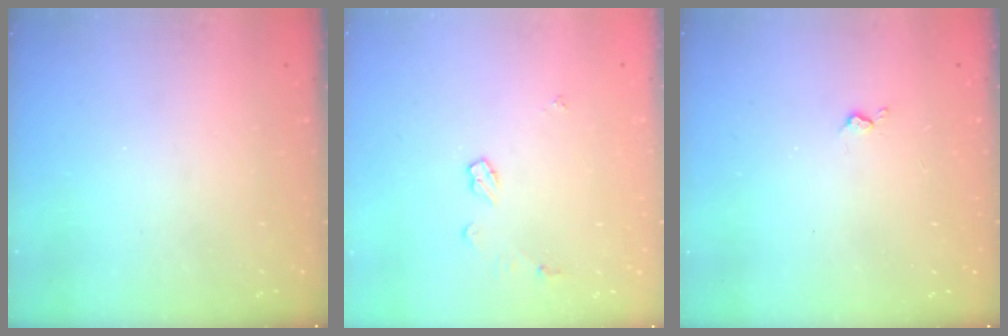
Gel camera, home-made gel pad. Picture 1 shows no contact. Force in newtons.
{"total": 5.8, "press": 5.8, "slide": 0.5}
{"total": 2.2, "press": 2.1, "slide": 0.5}